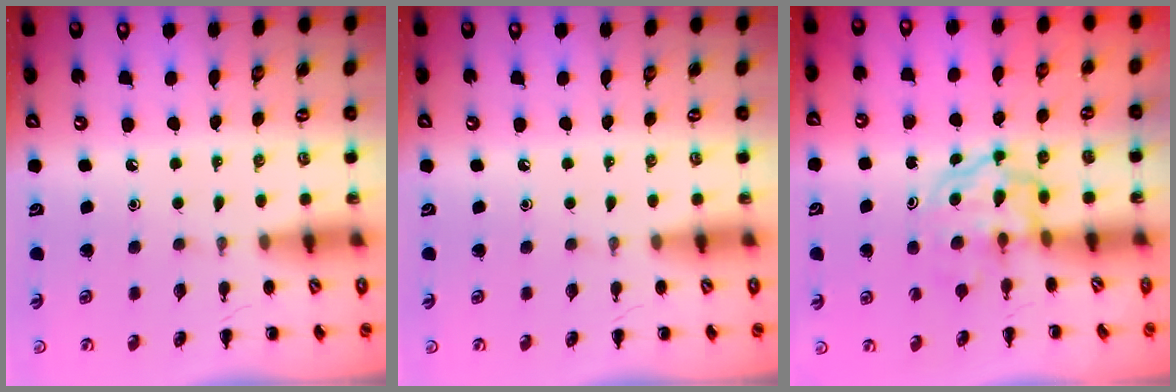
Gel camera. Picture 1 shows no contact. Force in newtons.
{"total": 0.0}
{"total": 3.9, "press": 3.9, "slide": 0.5}